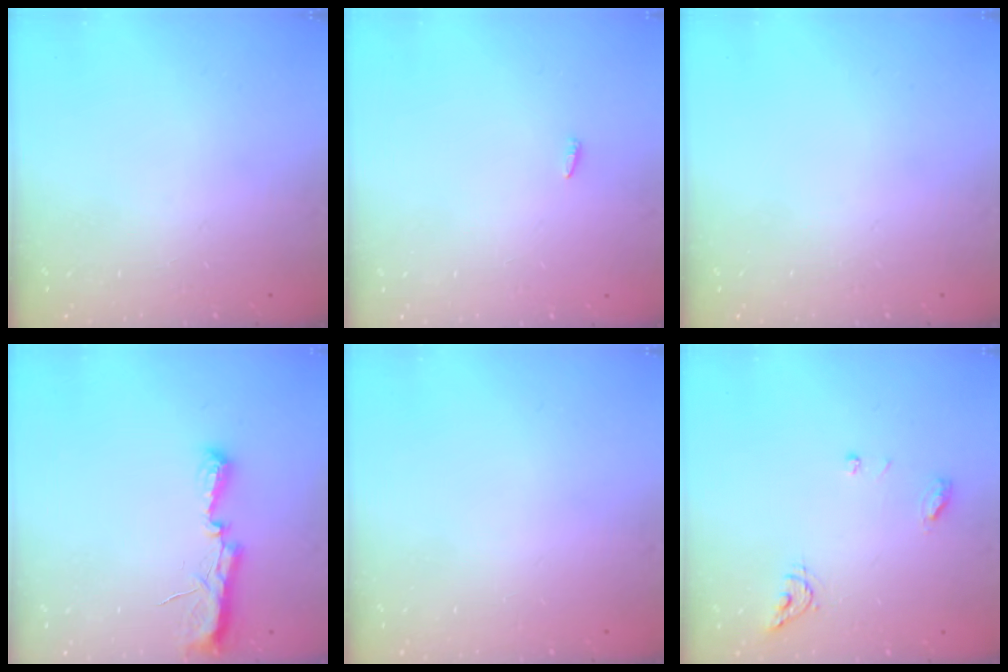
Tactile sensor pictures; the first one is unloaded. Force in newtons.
{"total": 2.1, "press": 1.9, "slide": 0.7}
{"total": 0.0}
{"total": 9.8, "press": 8.5, "slide": 4.8}
{"total": 0.8, "press": 0.8, "slide": 0.1}
{"total": 6.2, "press": 6.2, "slide": 0.5}